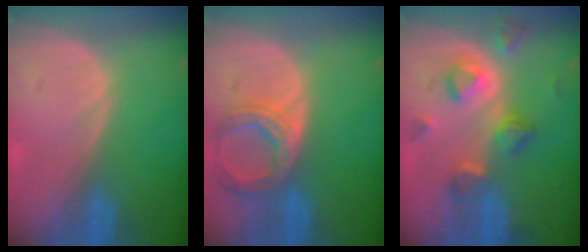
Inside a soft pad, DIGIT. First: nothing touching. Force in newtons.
{"total": 7.0, "press": 6.5, "slide": 2.7}
{"total": 7.1, "press": 6.8, "slide": 2.0}